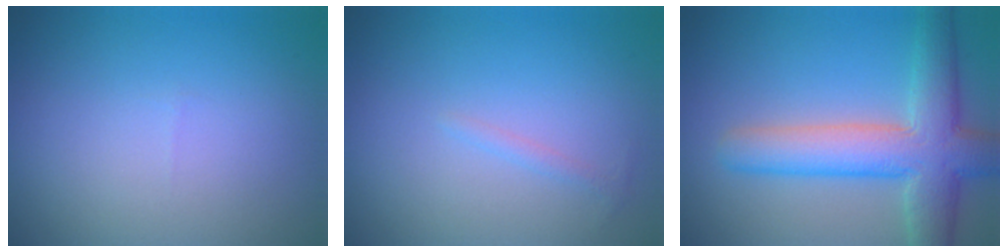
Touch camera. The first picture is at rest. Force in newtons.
{"total": 0.7, "press": 0.7, "slide": 0.1}
{"total": 7.5, "press": 7.5, "slide": 0.2}